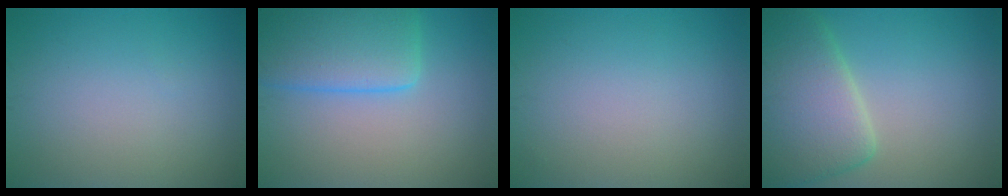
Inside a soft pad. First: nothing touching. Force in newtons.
{"total": 6.7, "press": 6.7, "slide": 0.3}
{"total": 0.0}
{"total": 7.4, "press": 7.4, "slide": 0.7}